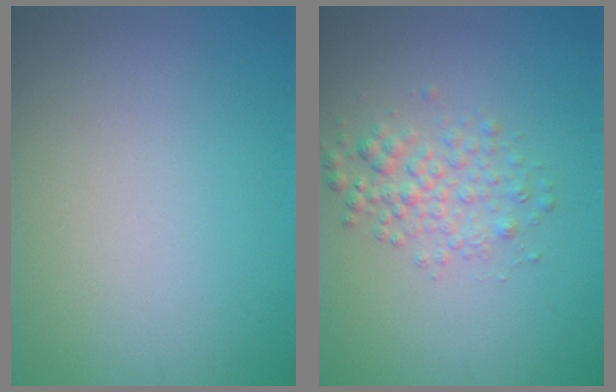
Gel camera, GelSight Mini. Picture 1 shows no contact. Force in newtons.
{"total": 2.6, "press": 2.6, "slide": 0.1}